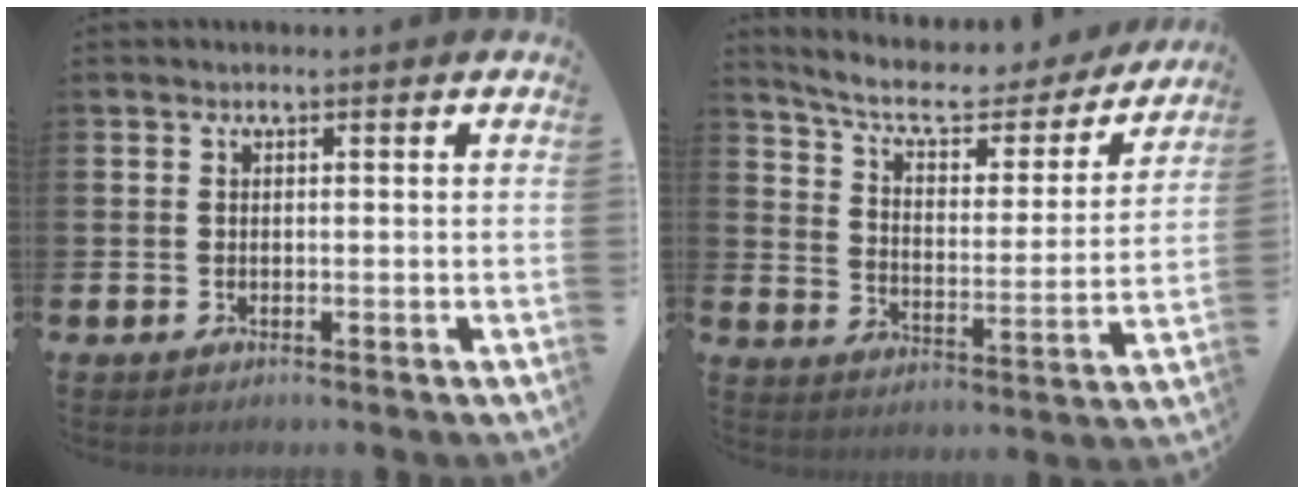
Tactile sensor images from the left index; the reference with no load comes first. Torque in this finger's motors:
{"motor_torque": [1.08, -1.06, 0.18, 0.12]}